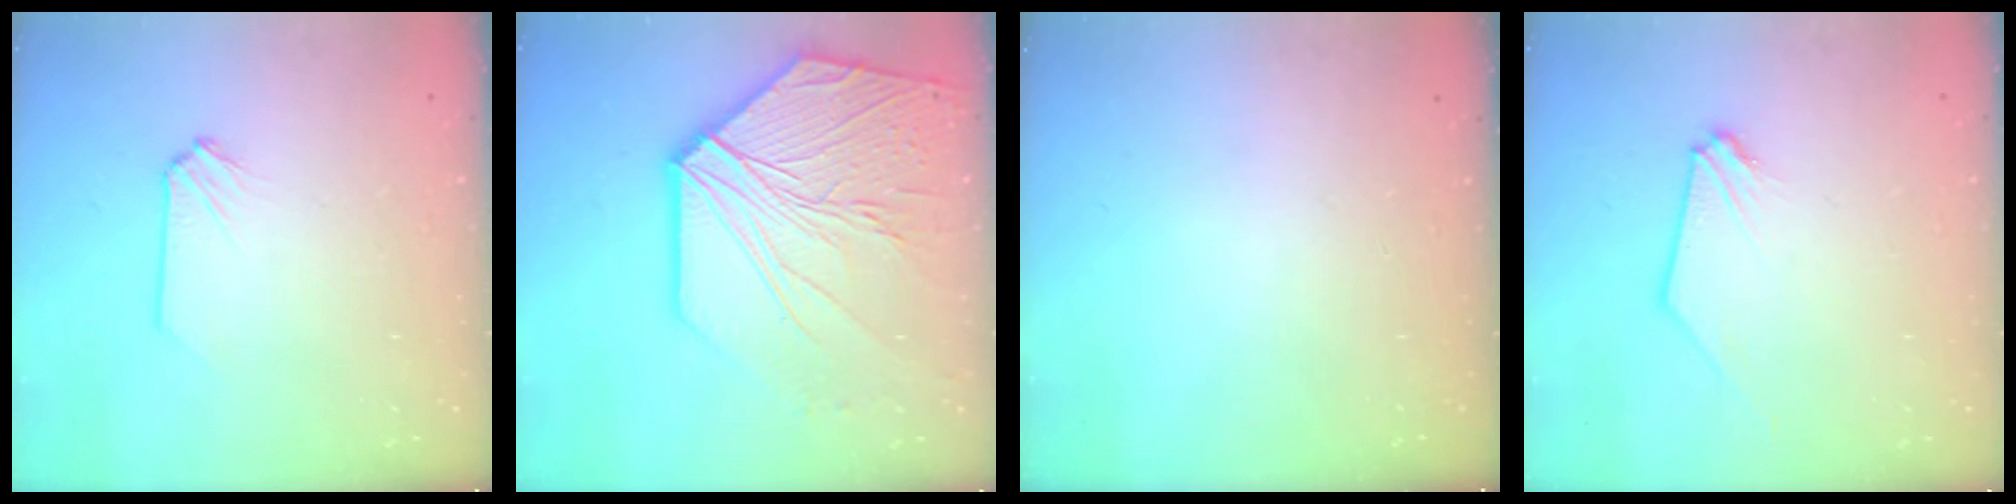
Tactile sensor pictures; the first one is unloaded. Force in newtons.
{"total": 18.8, "press": 18.6, "slide": 2.8}
{"total": 0.0}
{"total": 0.7, "press": 0.7, "slide": 0.1}